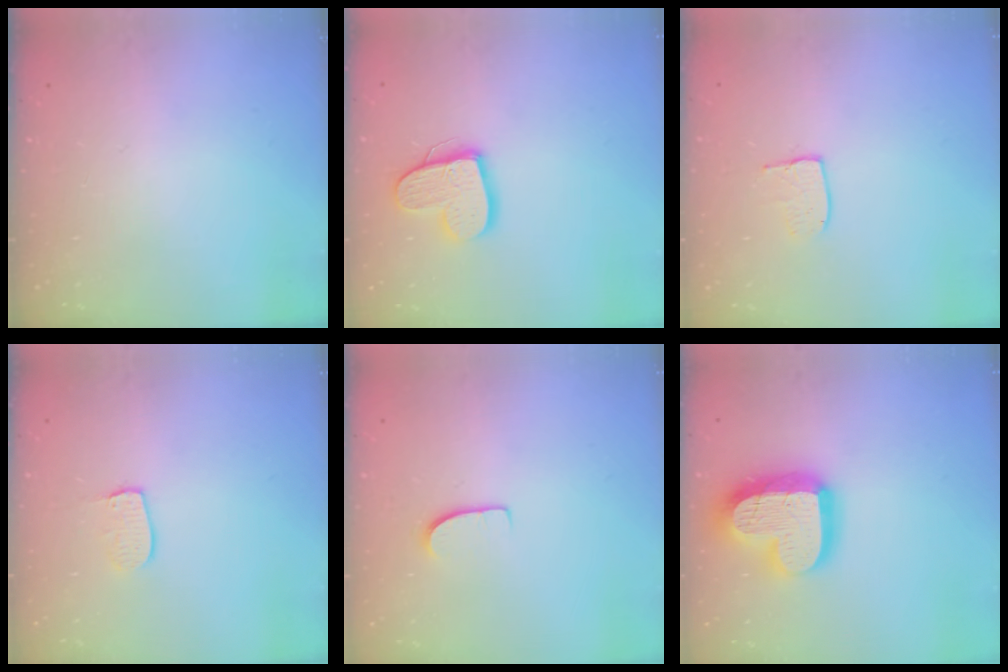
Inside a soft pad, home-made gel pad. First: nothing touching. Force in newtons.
{"total": 12.9, "press": 12.9, "slide": 1.0}
{"total": 6.3, "press": 6.3, "slide": 0.4}
{"total": 6.6, "press": 6.6, "slide": 0.5}
{"total": 6.7, "press": 6.7, "slide": 0.3}
{"total": 20.3, "press": 20.3, "slide": 1.8}